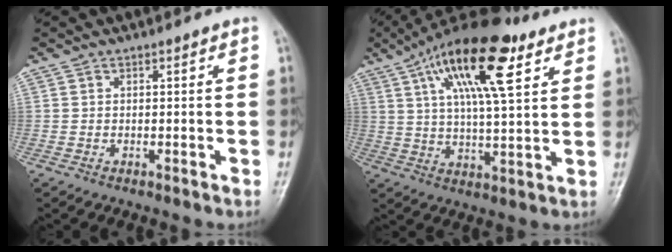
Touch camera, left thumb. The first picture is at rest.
{"total": 19.0, "force": [8.8, 6.3, 15.6], "torque": [-0.249, -0.010, 0.146]}